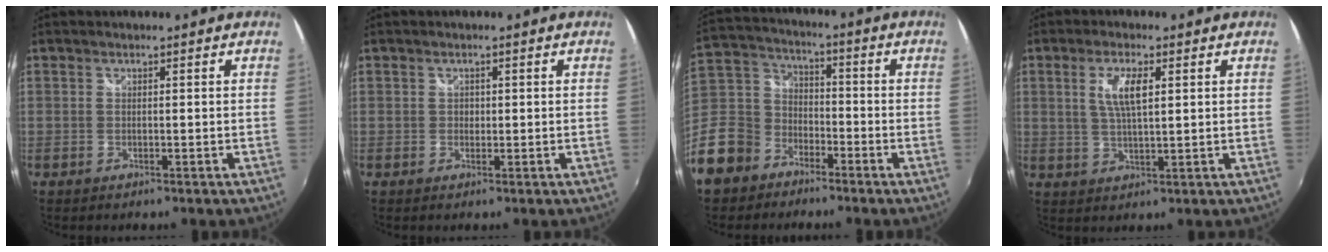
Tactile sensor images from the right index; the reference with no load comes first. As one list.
[{"total": 1.1, "force": [-0.1, 1.0, 0.2], "torque": [0.000, -0.001, -0.003]}, {"total": 16.6, "force": [-9.8, 12.0, 6.1], "torque": [-0.179, 0.031, -0.180]}, {"total": 5.9, "force": [1.8, 1.7, 5.4], "torque": [-0.102, 0.000, 0.035]}]